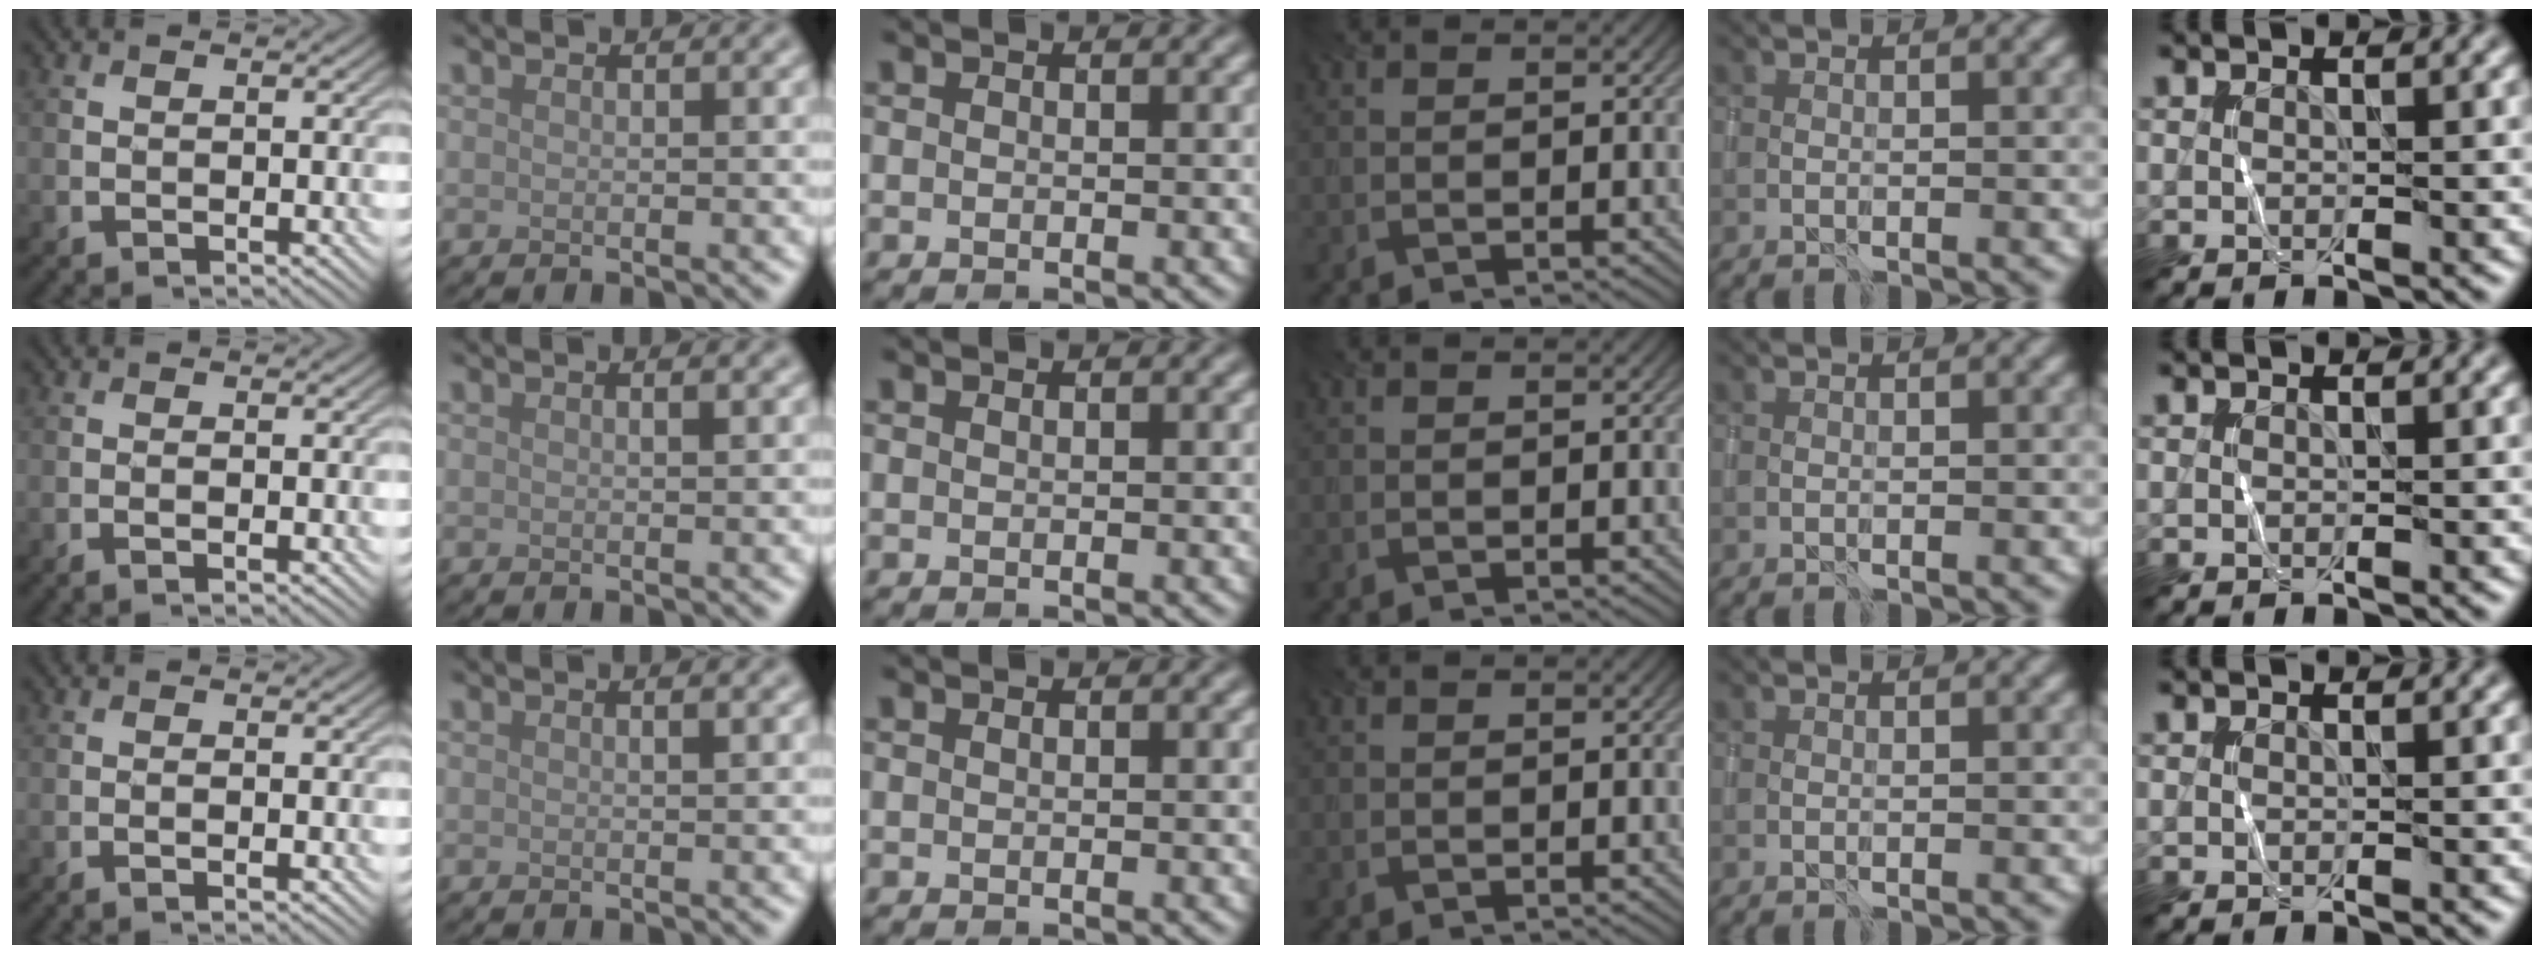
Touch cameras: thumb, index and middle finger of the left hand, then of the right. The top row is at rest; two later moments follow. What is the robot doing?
{"motion": "wrap", "object": "sponge"}